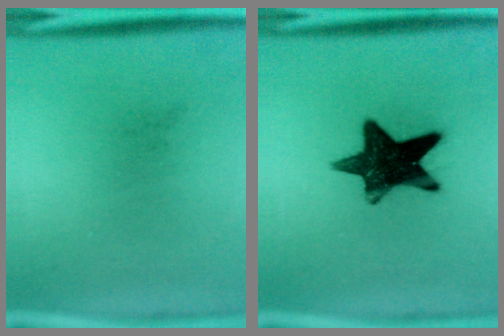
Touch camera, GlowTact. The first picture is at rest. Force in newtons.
{"total": 14.3}